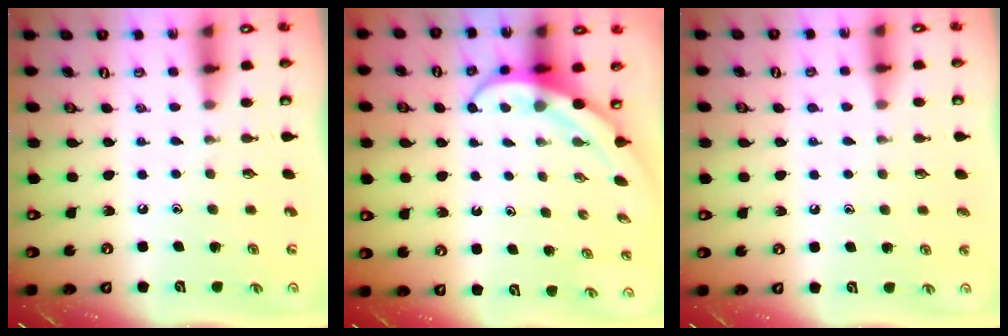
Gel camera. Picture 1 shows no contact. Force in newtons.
{"total": 6.0, "press": 6.0, "slide": 0.3}
{"total": 3.7, "press": 3.6, "slide": 0.4}